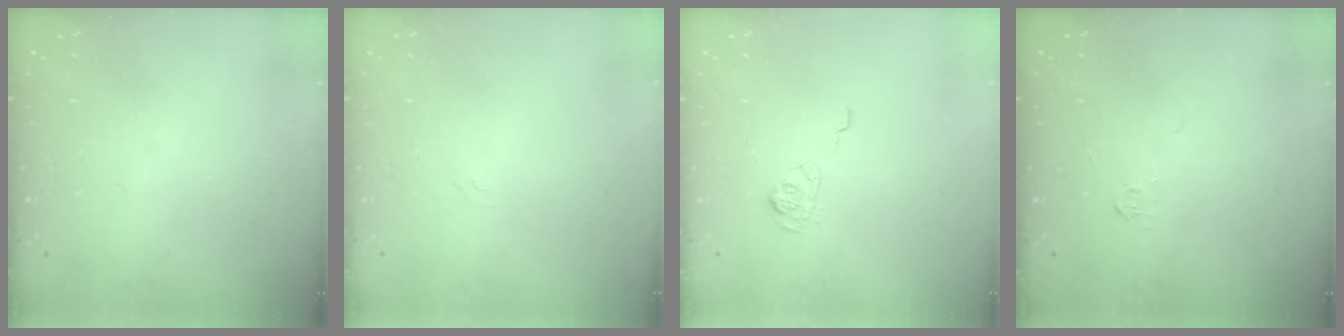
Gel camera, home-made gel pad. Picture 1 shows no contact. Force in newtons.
{"total": 2.2, "press": 2.0, "slide": 1.1}
{"total": 5.5, "press": 5.3, "slide": 1.5}
{"total": 3.6, "press": 3.5, "slide": 0.6}